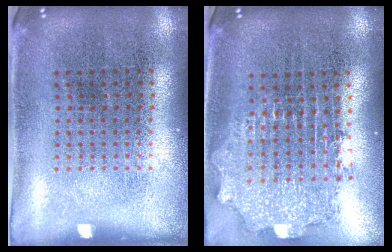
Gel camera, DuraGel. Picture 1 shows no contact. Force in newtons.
{"total": 2.1, "press": 1.7, "slide": 1.3}